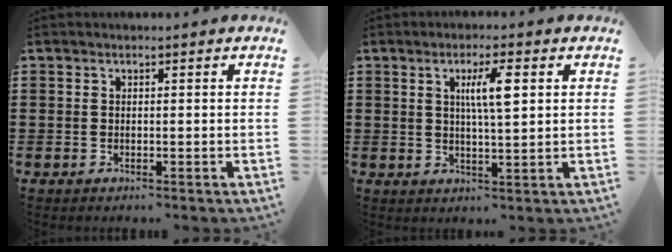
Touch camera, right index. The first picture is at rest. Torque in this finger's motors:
{"motor_torque": [1.06, 0.05, 0.44, 0.12]}